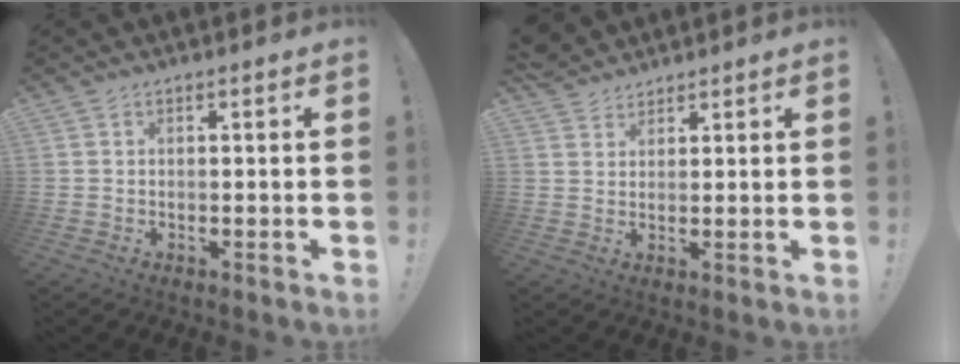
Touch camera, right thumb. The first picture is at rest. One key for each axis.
{"total": 5.2, "fx": 4.3, "fy": 2.8, "fz": 0.6, "tx": -0.009, "ty": -0.022, "tz": 0.085}